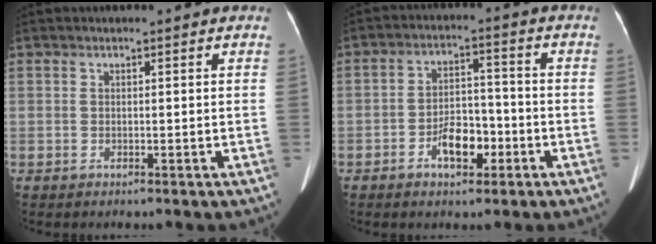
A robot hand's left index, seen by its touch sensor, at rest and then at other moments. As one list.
[{"total": 6.3, "force": [-3.1, 3.1, 4.5], "torque": [-0.083, 0.012, -0.051]}]